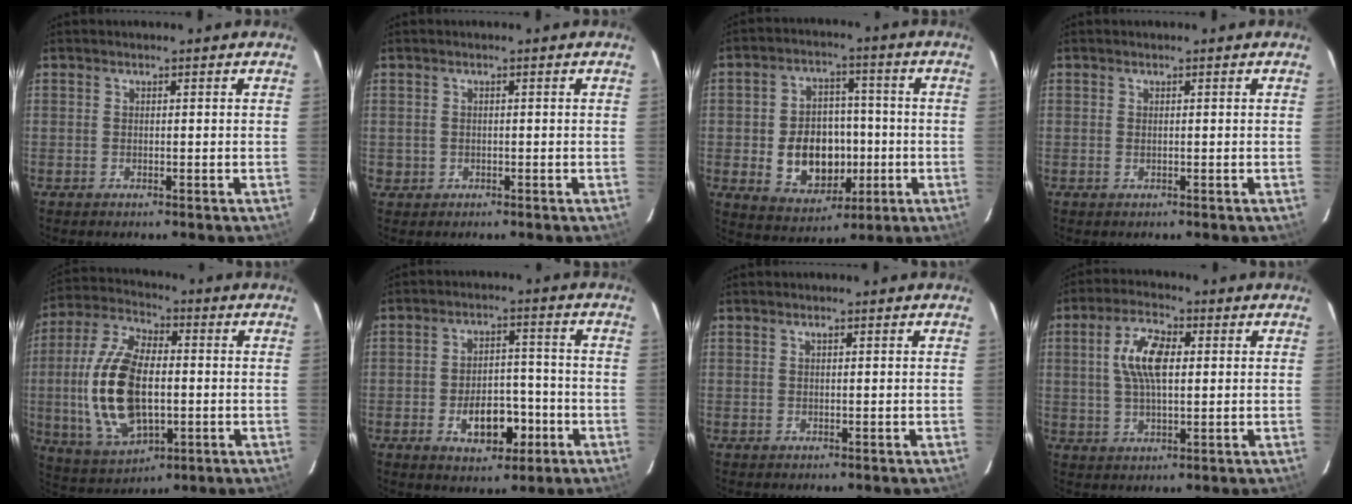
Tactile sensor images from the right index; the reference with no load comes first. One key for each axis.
{"total": 1.2, "fx": -0.3, "fy": 1.2, "fz": -0.1, "tx": 0.001, "ty": -0.001, "tz": 0.001}
{"total": 12.5, "fx": -2.3, "fy": 9.3, "fz": 8.0, "tx": -0.168, "ty": 0.016, "tz": -0.017}
{"total": 0.0}
{"total": 18.5, "fx": -1.3, "fy": 9.4, "fz": 15.8, "tx": -0.339, "ty": 0.003, "tz": -0.013}
{"total": 9.3, "fx": -3.8, "fy": 5.5, "fz": 6.5, "tx": -0.121, "ty": 0.014, "tz": -0.044}
{"total": 0.6, "fx": 0.3, "fy": 0.2, "fz": 0.5, "tx": -0.010, "ty": 0.004, "tz": 0.005}
{"total": 9.0, "fx": 1.7, "fy": 4.0, "fz": 7.9, "tx": -0.151, "ty": 0.015, "tz": 0.032}